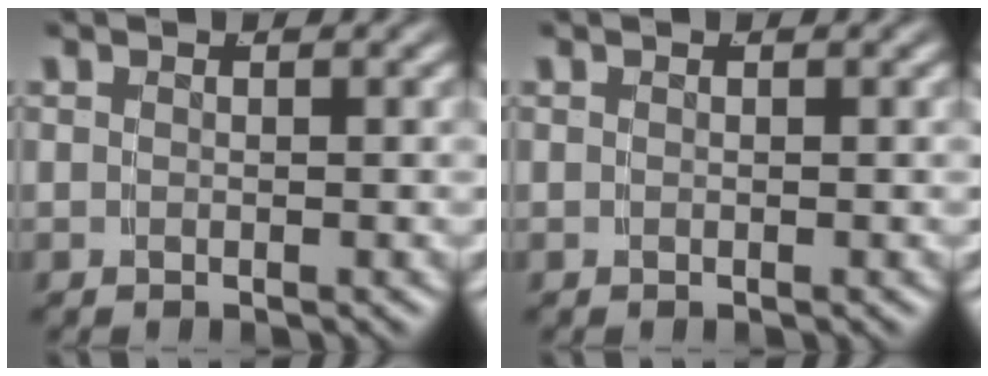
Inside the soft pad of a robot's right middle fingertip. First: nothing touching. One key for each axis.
{"total": 0.0}